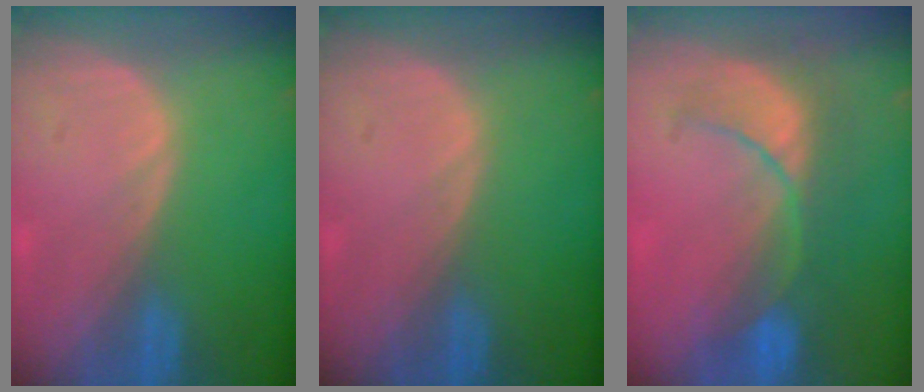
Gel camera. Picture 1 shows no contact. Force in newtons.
{"total": 0.0}
{"total": 7.9, "press": 7.8, "slide": 1.6}